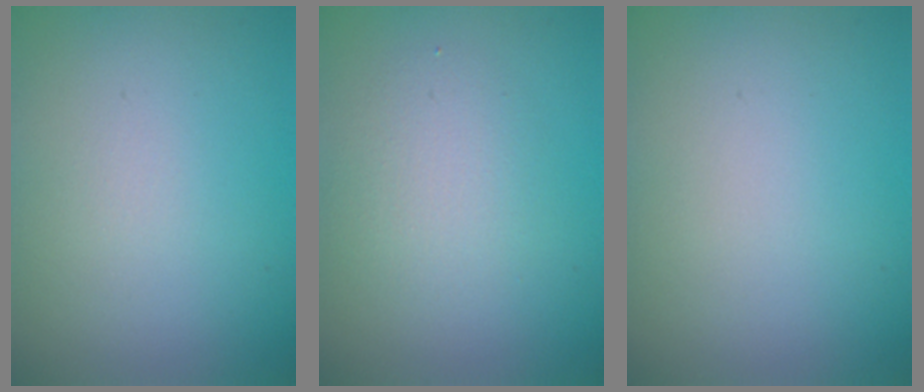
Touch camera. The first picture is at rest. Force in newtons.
{"total": 2.3, "press": 2.3, "slide": 0.2}
{"total": 0.0}